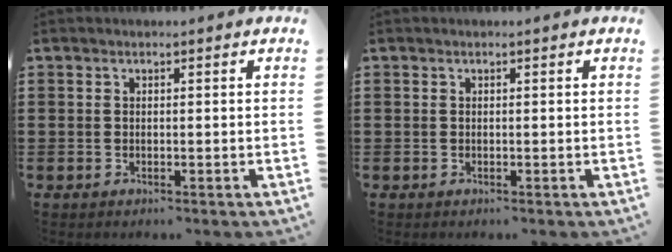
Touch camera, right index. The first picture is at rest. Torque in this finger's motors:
{"motor_torque": [-0.01, 0.01, 0.00, 0.00]}